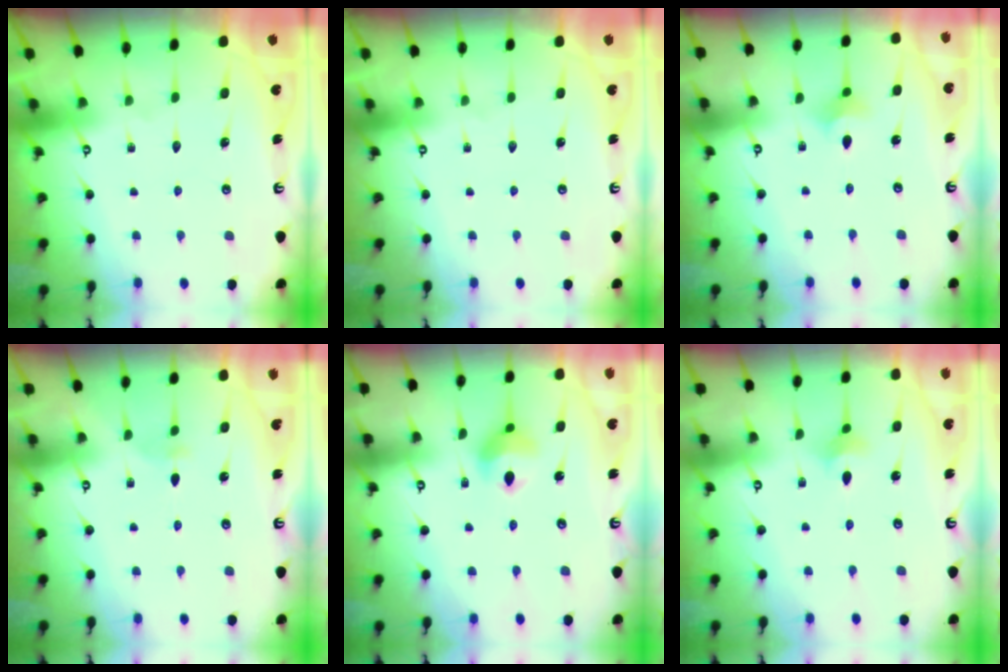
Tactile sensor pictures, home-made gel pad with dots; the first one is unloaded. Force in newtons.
{"total": 0.0}
{"total": 3.7, "press": 3.6, "slide": 0.8}
{"total": 1.8, "press": 1.8, "slide": 0.3}
{"total": 8.9, "press": 8.9, "slide": 1.1}
{"total": 1.9, "press": 1.9, "slide": 0.4}